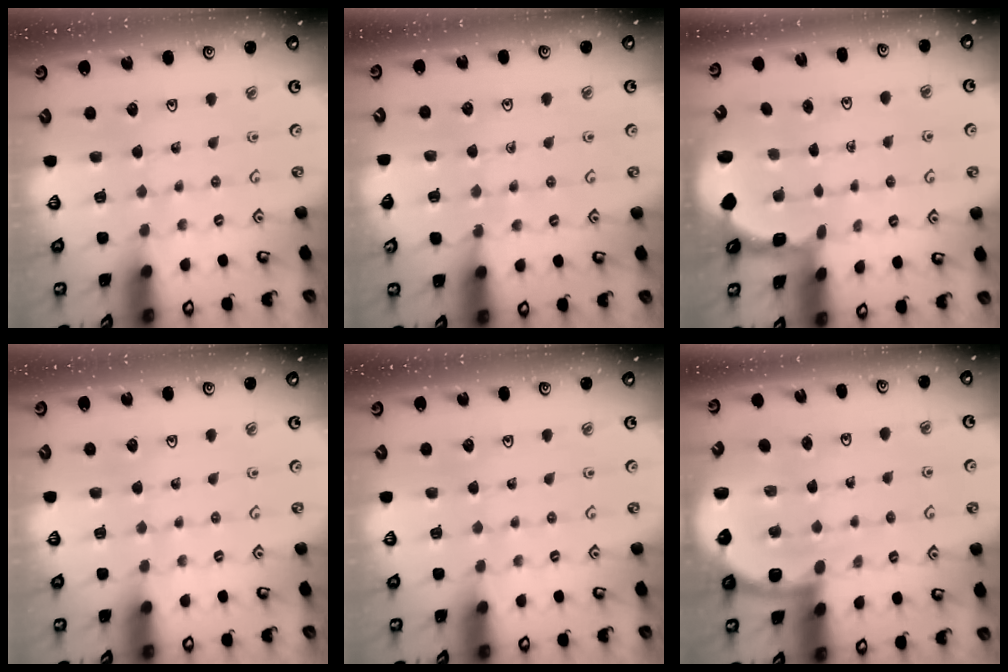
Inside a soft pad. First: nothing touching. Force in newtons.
{"total": 6.1, "press": 5.9, "slide": 1.6}
{"total": 2.0, "press": 1.6, "slide": 1.2}
{"total": 0.0}
{"total": 0.0}
{"total": 6.9, "press": 6.4, "slide": 2.6}